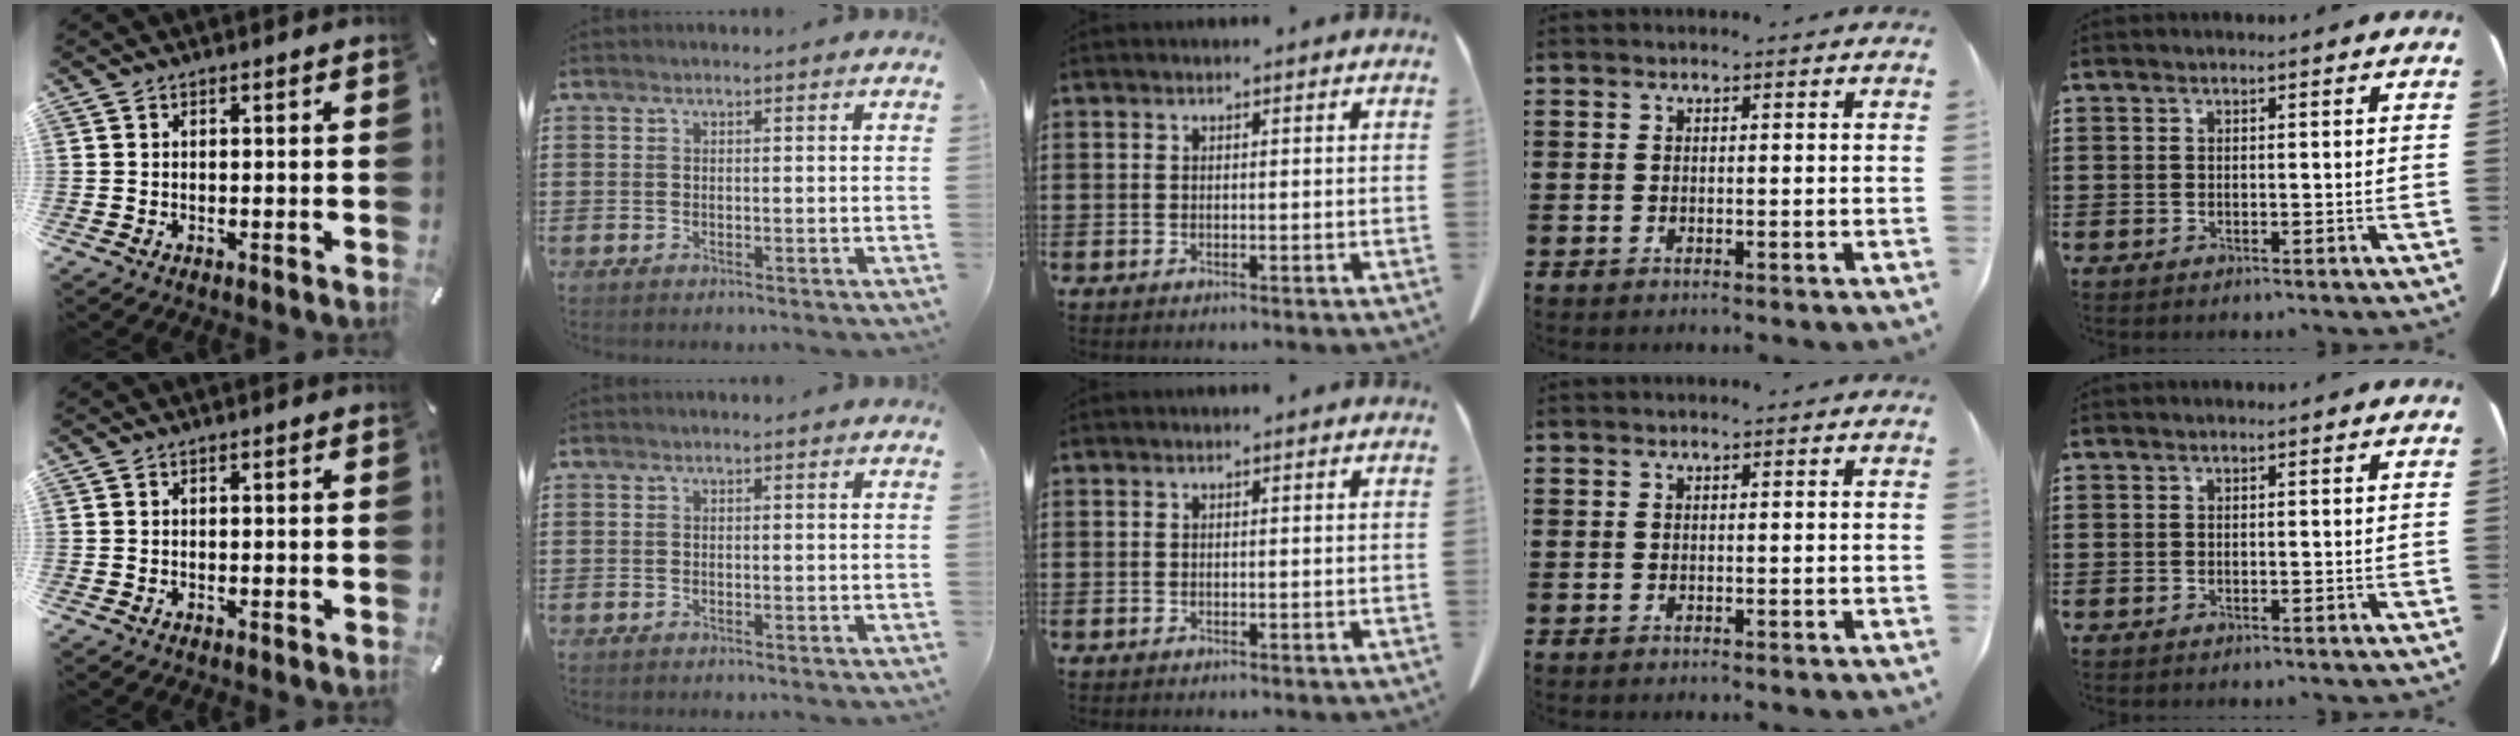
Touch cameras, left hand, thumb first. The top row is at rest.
{}